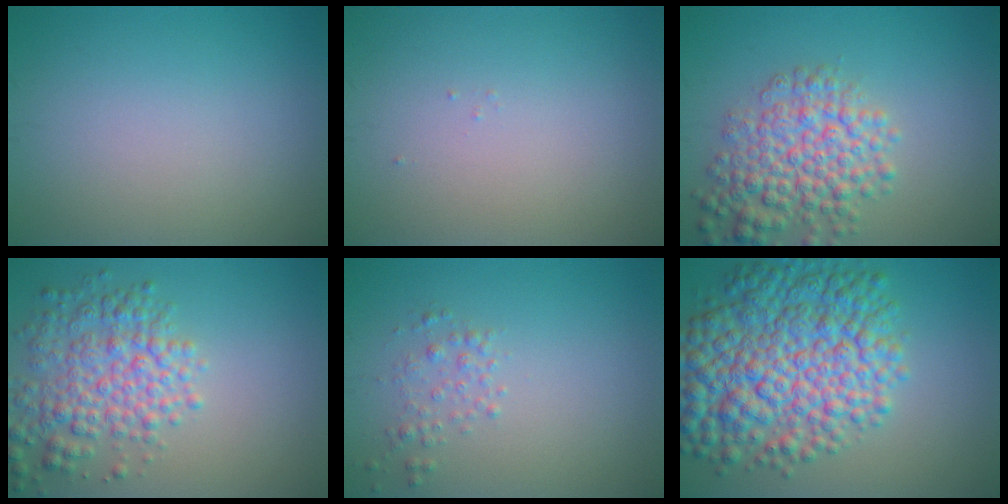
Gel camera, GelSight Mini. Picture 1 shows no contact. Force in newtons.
{"total": 0.0}
{"total": 6.0, "press": 6.0, "slide": 0.2}
{"total": 5.4, "press": 5.3, "slide": 0.2}
{"total": 1.4, "press": 1.4, "slide": 0.0}
{"total": 11.2, "press": 11.2, "slide": 0.3}